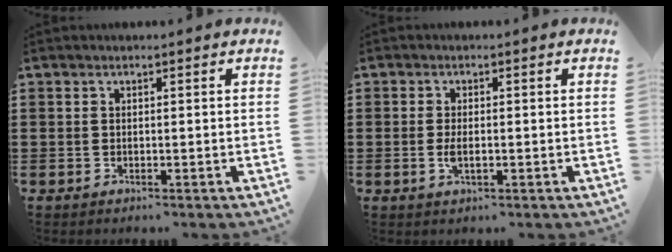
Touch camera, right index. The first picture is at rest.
{"total": 2.4, "force": [-0.4, 0.9, 2.2], "torque": [-0.049, -0.004, -0.010]}